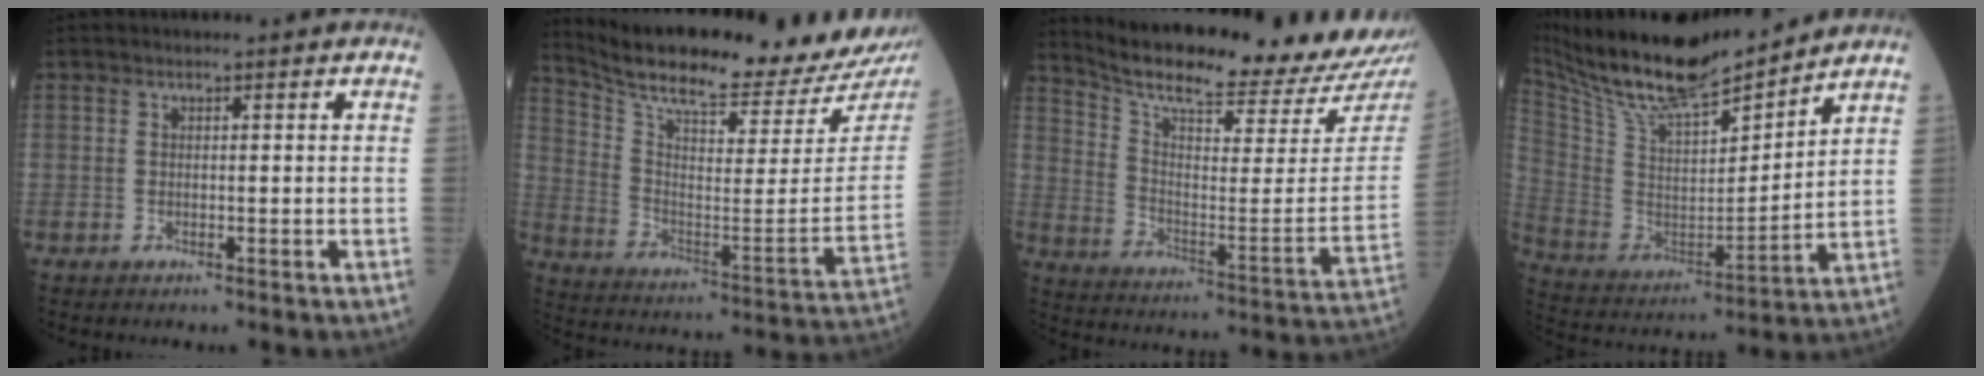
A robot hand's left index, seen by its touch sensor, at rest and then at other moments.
{"total": 25.2, "force": [23.1, 1.3, 10.0], "torque": [-0.176, -0.087, 0.326]}
{"total": 23.4, "force": [21.9, 0.4, 8.3], "torque": [-0.147, -0.096, 0.301]}
{"total": 19.3, "force": [17.0, 3.1, 8.5], "torque": [-0.171, -0.006, 0.309]}